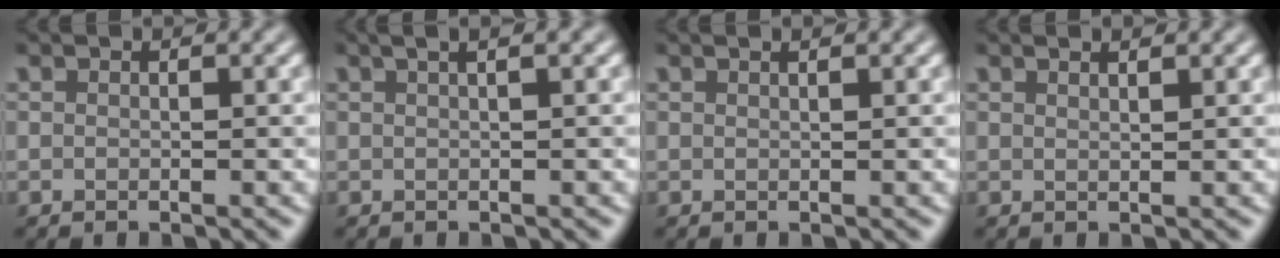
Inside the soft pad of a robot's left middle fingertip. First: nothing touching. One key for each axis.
{"total": 4.2, "fx": 2.0, "fy": 2.1, "fz": 3.0, "tx": -0.009, "ty": 0.025, "tz": -0.007}
{"total": 0.9, "fx": 0.6, "fy": 0.3, "fz": 0.5, "tx": 0.000, "ty": -0.002, "tz": -0.001}
{"total": 1.1, "fx": 0.8, "fy": 0.3, "fz": 0.6, "tx": 0.001, "ty": -0.001, "tz": 0.002}